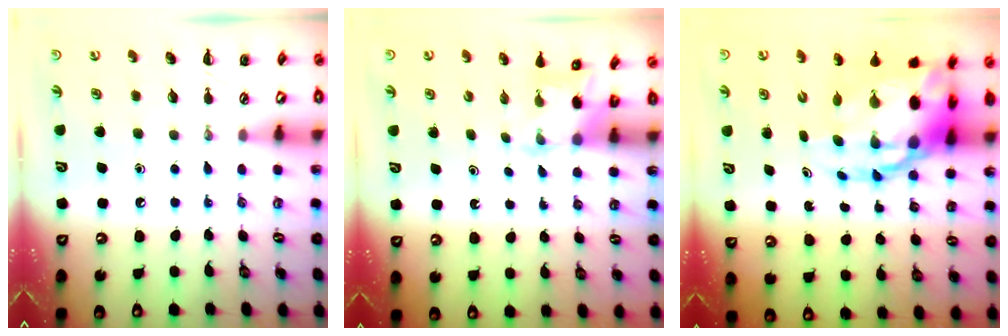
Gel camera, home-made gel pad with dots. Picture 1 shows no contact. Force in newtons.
{"total": 2.1, "press": 2.0, "slide": 0.6}
{"total": 14.1, "press": 13.6, "slide": 3.7}